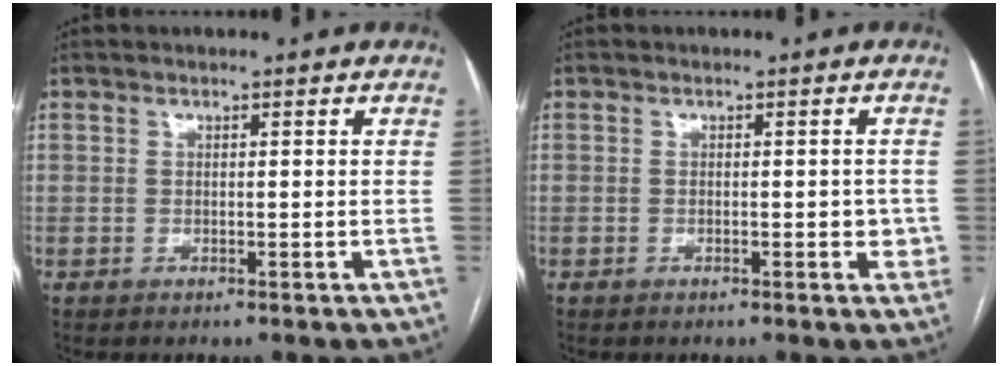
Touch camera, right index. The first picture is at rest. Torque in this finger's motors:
{"motor_torque": [0.45, -0.02, 0.20, 0.03]}